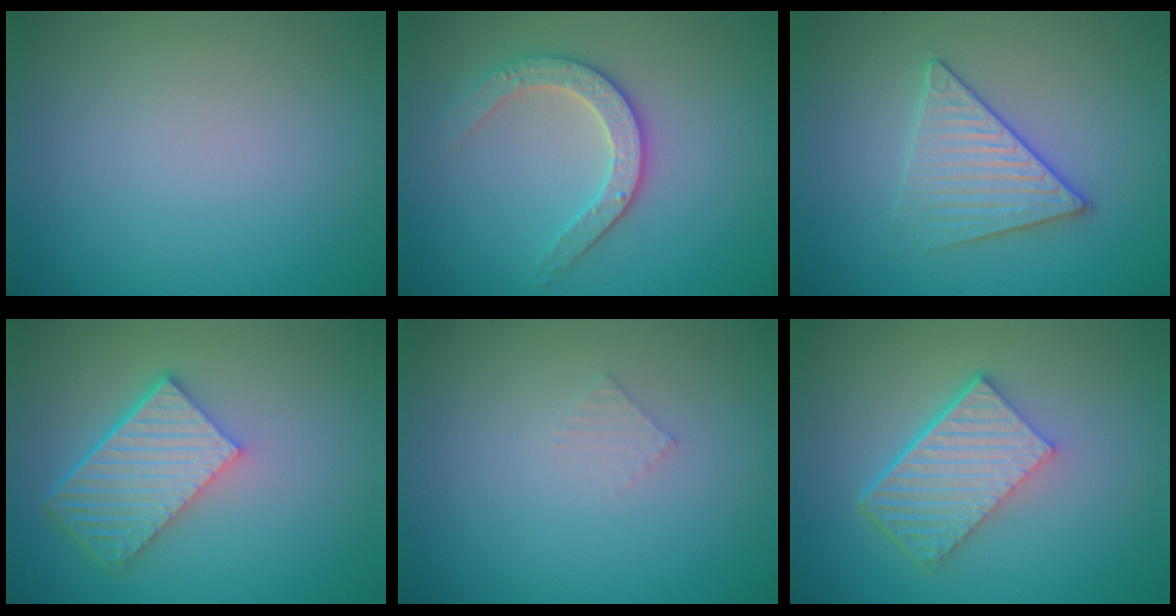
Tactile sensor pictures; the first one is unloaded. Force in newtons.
{"total": 2.9, "press": 2.9, "slide": 0.7}
{"total": 3.4, "press": 3.2, "slide": 1.1}
{"total": 6.5, "press": 4.6, "slide": 4.6}
{"total": 0.8, "press": 0.8, "slide": 0.1}
{"total": 6.0, "press": 4.1, "slide": 4.4}